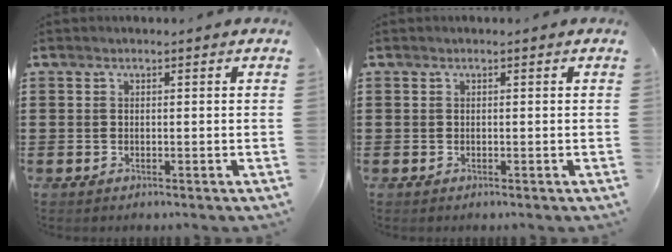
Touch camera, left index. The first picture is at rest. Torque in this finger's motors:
{"motor_torque": [0.00, 0.00, 0.00, 0.00]}